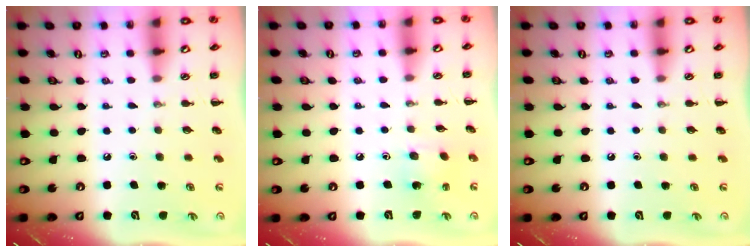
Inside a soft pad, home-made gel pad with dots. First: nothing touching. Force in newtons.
{"total": 3.9, "press": 3.7, "slide": 1.0}
{"total": 0.0}